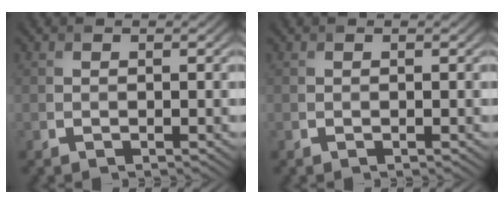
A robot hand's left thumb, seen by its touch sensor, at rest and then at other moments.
{"total": 0.0}